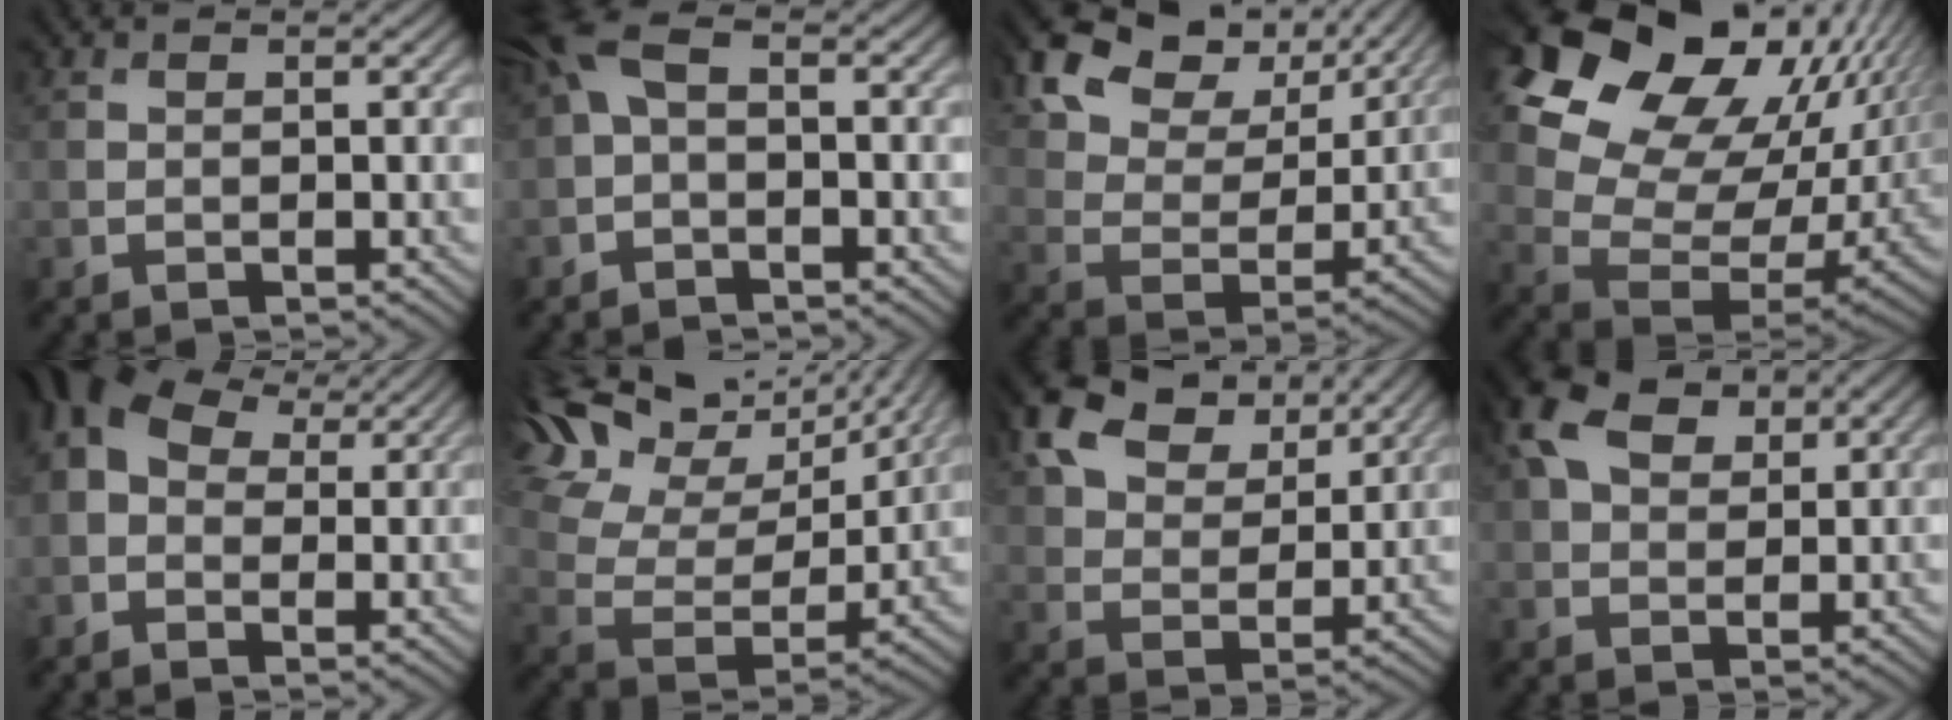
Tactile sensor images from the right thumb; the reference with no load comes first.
{"total": 4.4, "force": [-0.3, 2.1, 3.8], "torque": [-0.095, 0.012, -0.014]}
{"total": 15.3, "force": [10.1, 8.0, 8.3], "torque": [-0.191, 0.023, 0.160]}
{"total": 19.1, "force": [10.6, 11.8, 10.6], "torque": [-0.195, 0.029, 0.186]}
{"total": 8.4, "force": [2.6, 5.8, 5.6], "torque": [-0.135, 0.009, 0.045]}
{"total": 16.6, "force": [11.7, 7.2, 9.2], "torque": [-0.231, 0.038, 0.177]}
{"total": 12.0, "force": [7.8, 6.4, 6.5], "torque": [-0.153, 0.020, 0.141]}
{"total": 8.7, "force": [4.1, 5.3, 5.5], "torque": [-0.134, 0.021, 0.076]}